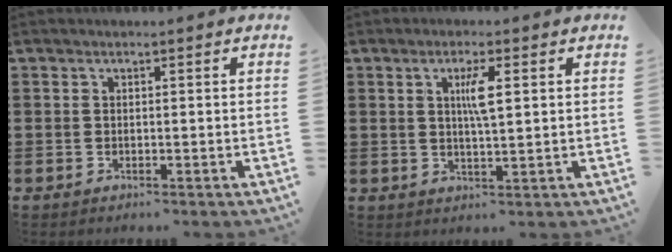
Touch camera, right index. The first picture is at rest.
{"total": 3.8, "force": [0.9, 0.6, 3.7], "torque": [-0.074, 0.004, 0.013]}